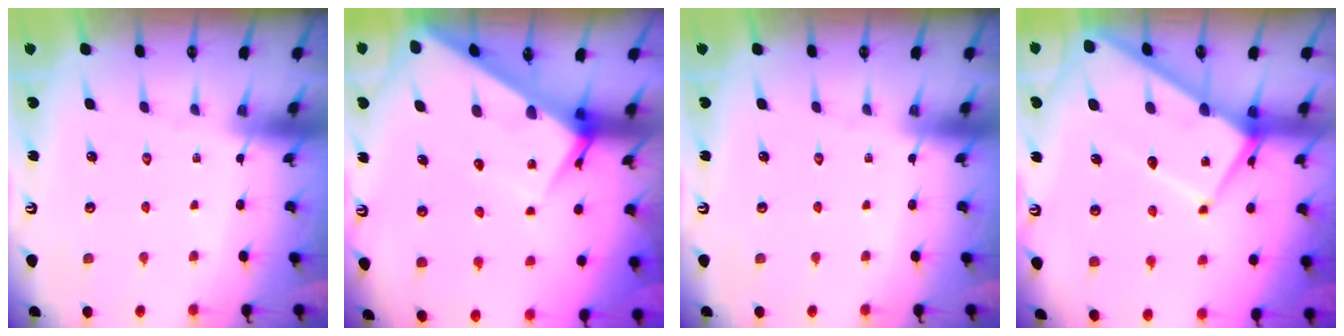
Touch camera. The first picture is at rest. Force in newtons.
{"total": 7.6, "press": 7.5, "slide": 0.7}
{"total": 0.0}
{"total": 12.7, "press": 12.7, "slide": 1.3}